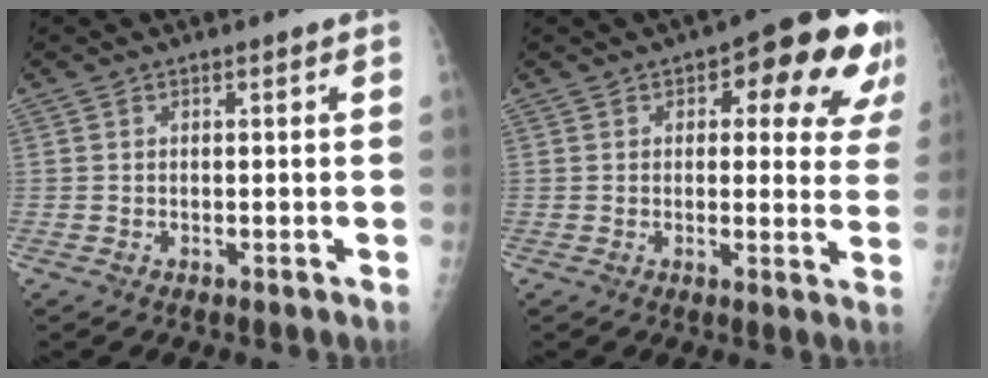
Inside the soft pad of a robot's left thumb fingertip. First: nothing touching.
{"total": 15.6, "force": [6.8, 6.9, 12.2], "torque": [-0.096, -0.007, 0.073]}